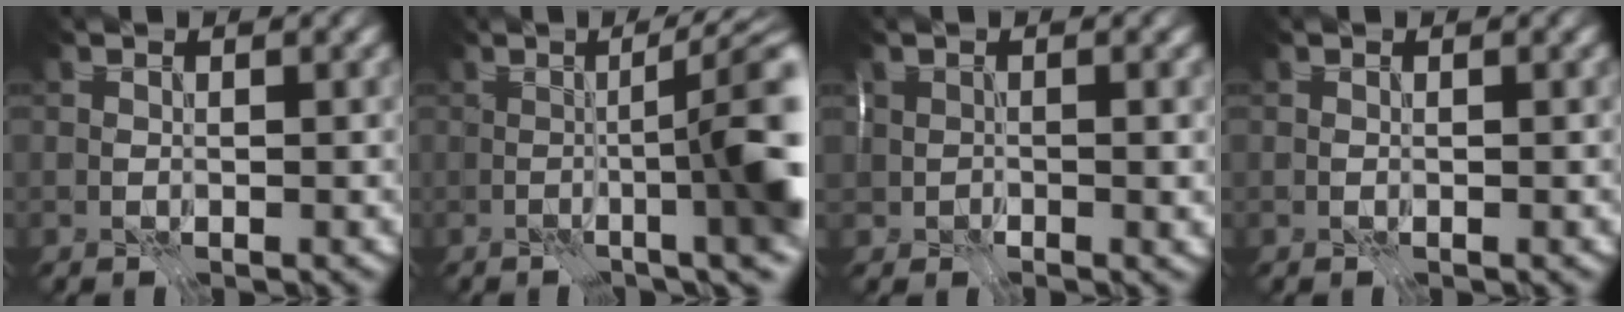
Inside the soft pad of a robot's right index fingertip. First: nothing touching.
{"total": 9.7, "force": [-0.5, 2.2, 9.5], "torque": [-0.085, 0.015, -0.020]}
{"total": 1.9, "force": [0.3, 1.3, 1.4], "torque": [-0.023, -0.009, 0.007]}
{"total": 0.0}